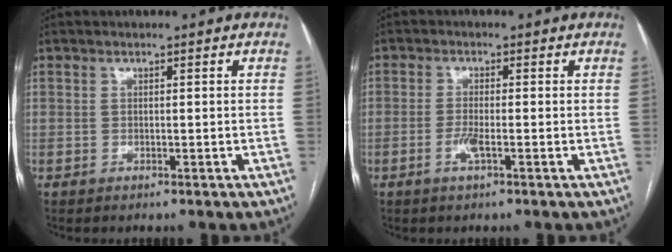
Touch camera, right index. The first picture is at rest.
{"total": 2.5, "force": [-1.0, 0.2, 2.3], "torque": [-0.049, -0.003, -0.022]}